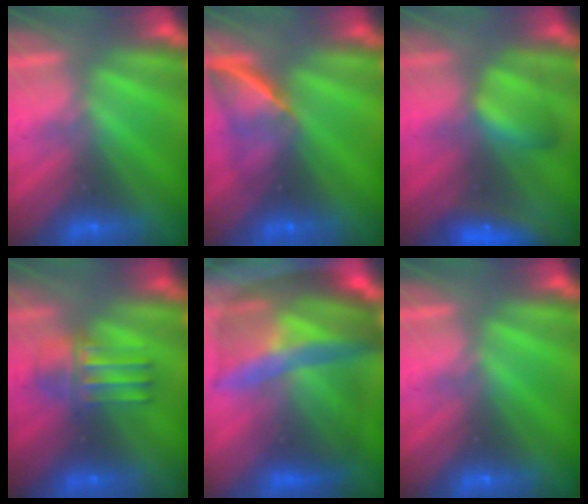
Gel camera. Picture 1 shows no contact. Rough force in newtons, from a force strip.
{"total": 9.1}
{"total": 7.5}
{"total": 3.5}
{"total": 11.1}
{"total": 0.0}